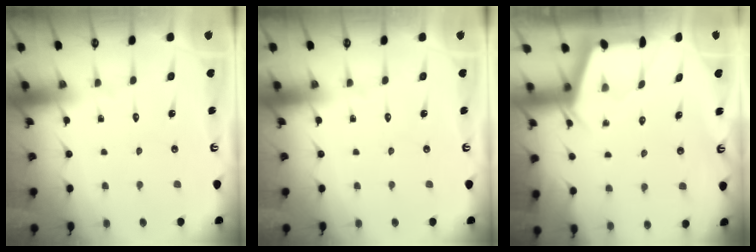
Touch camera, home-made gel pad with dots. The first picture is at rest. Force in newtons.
{"total": 0.0}
{"total": 2.1, "press": 2.1, "slide": 0.3}